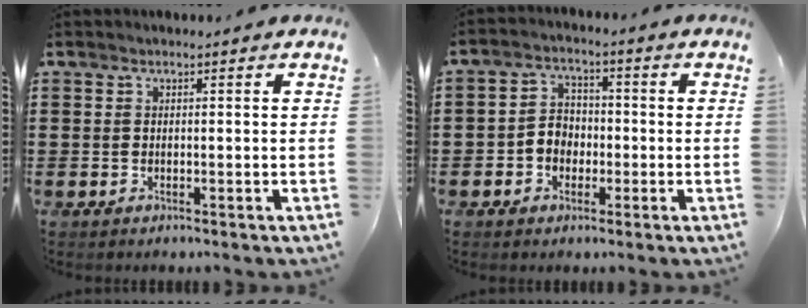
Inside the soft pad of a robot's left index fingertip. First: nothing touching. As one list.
[{"total": 3.7, "force": [-1.7, 3.0, 1.3], "torque": [-0.034, 0.009, -0.039]}]